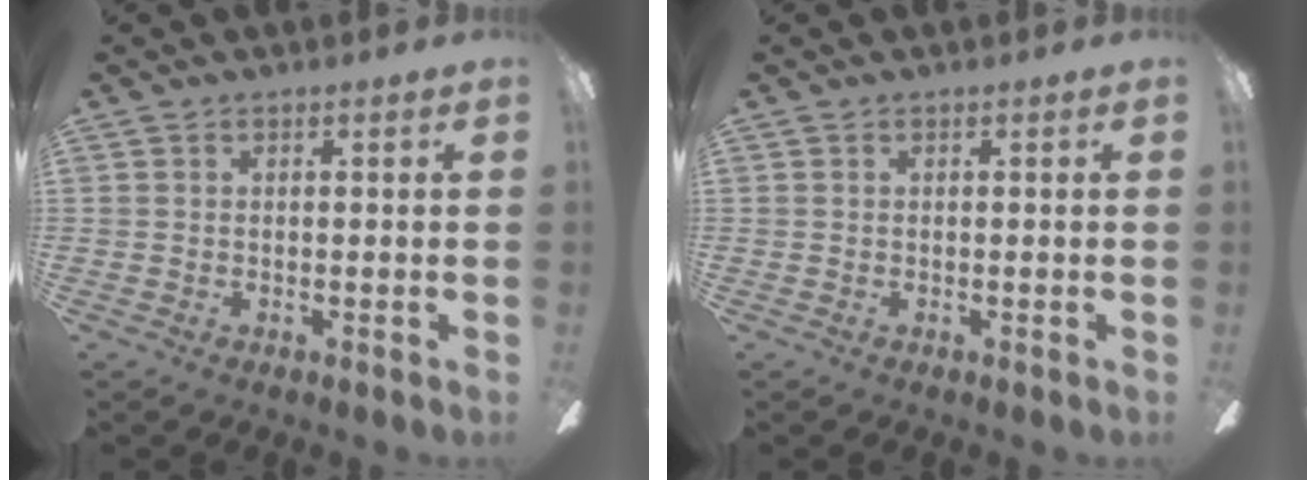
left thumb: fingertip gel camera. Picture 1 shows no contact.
{"total": 0.0}